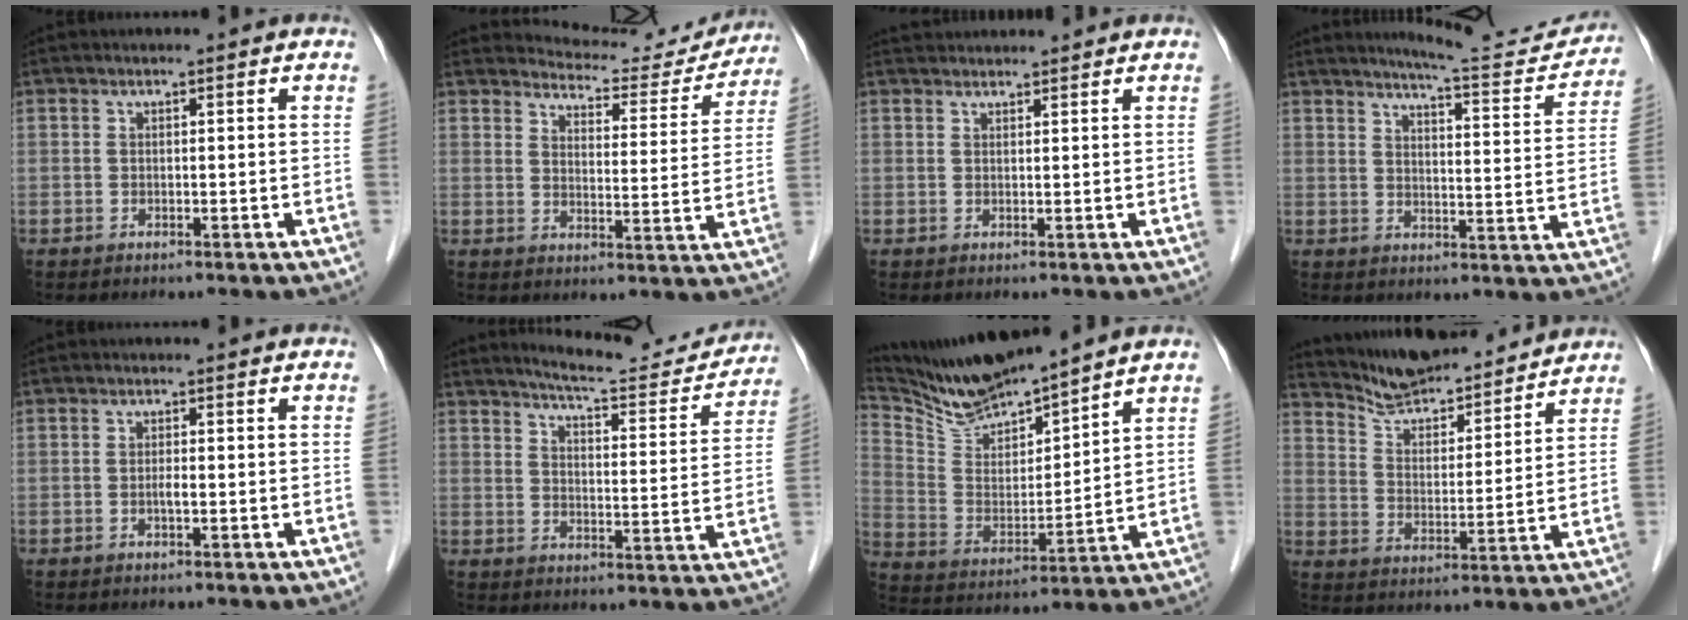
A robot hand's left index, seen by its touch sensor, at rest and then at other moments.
{"total": 11.5, "force": [11.3, 2.4, 0.2], "torque": [0.009, -0.023, 0.130]}
{"total": 3.6, "force": [3.5, 0.6, 0.5], "torque": [-0.009, 0.034, 0.054]}
{"total": 11.9, "force": [11.5, 0.7, 2.7], "torque": [-0.031, -0.030, 0.138]}
{"total": 1.1, "force": [-0.6, 0.1, 0.9], "torque": [-0.017, -0.003, -0.012]}
{"total": 13.2, "force": [12.7, 1.7, 3.2], "torque": [-0.040, -0.027, 0.158]}
{"total": 12.8, "force": [12.0, 0.4, 4.4], "torque": [-0.097, -0.001, 0.237]}
{"total": 14.8, "force": [14.0, 2.7, 3.9], "torque": [-0.063, 0.000, 0.218]}